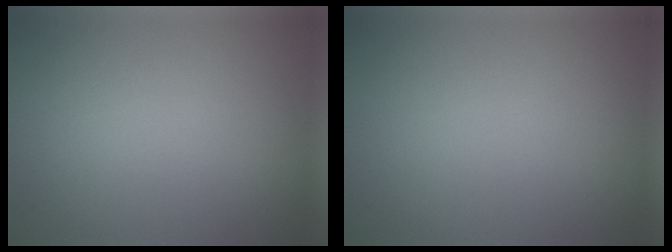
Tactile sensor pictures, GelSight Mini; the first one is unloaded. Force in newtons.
{"total": 0.0}